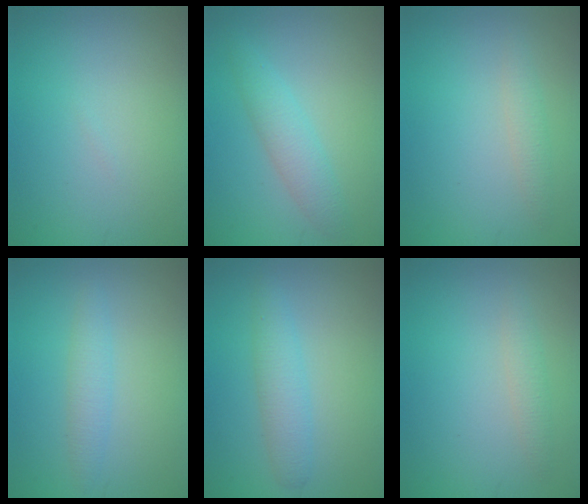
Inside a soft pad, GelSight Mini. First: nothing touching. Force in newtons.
{"total": 2.7, "press": 2.7, "slide": 0.1}
{"total": 1.3, "press": 1.3, "slide": 0.1}
{"total": 1.8, "press": 1.8, "slide": 0.2}
{"total": 2.4, "press": 2.4, "slide": 0.1}
{"total": 1.3, "press": 1.3, "slide": 0.1}